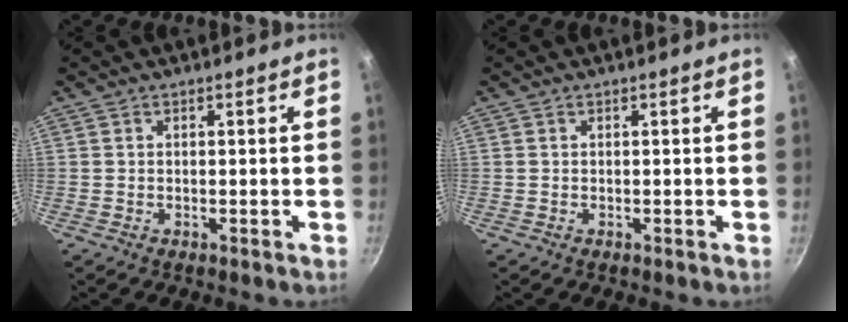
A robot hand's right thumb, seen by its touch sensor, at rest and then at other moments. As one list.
[{"total": 0.0}]